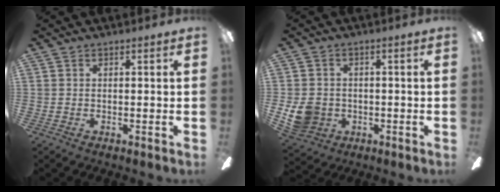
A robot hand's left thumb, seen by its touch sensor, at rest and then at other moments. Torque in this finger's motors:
{"motor_torque": [-0.25, 1.22, 0.18, -0.22, 0.01]}